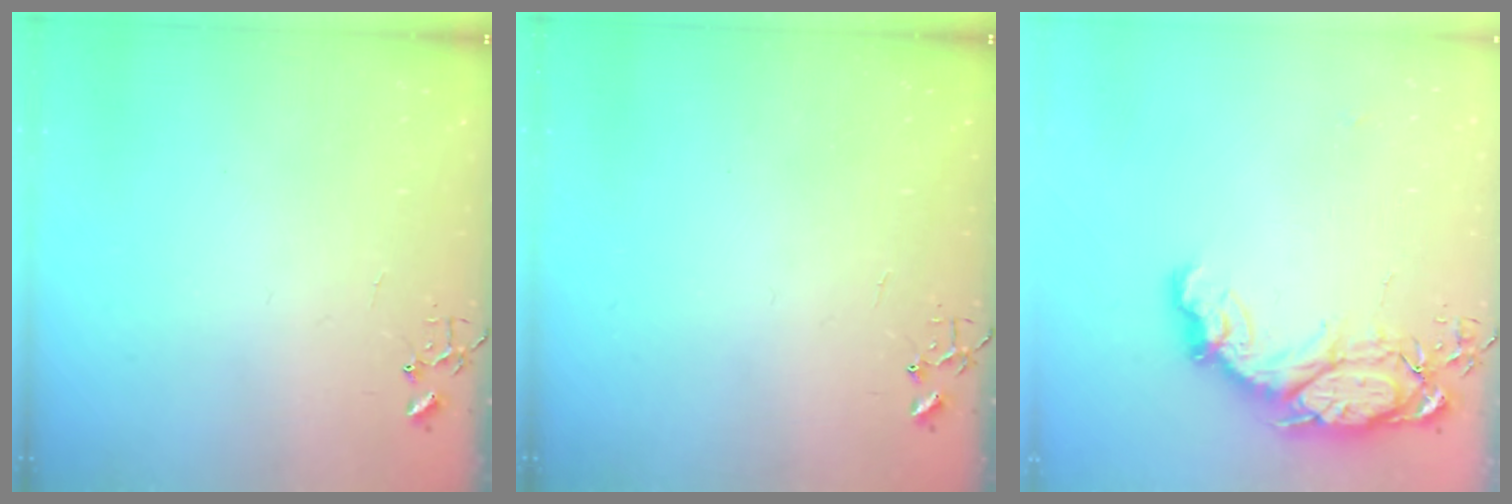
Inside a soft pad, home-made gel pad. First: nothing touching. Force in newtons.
{"total": 0.0}
{"total": 16.0, "press": 16.0, "slide": 1.3}